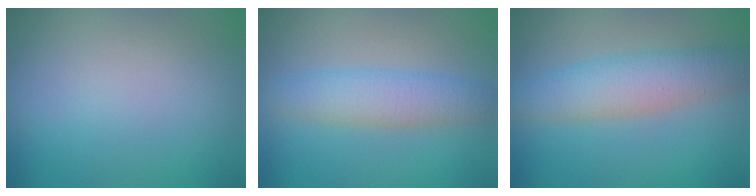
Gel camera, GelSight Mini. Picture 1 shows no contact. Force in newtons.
{"total": 3.6, "press": 3.6, "slide": 0.1}
{"total": 4.8, "press": 4.8, "slide": 0.1}